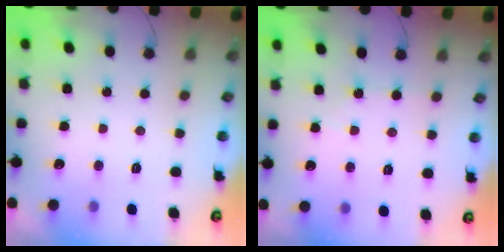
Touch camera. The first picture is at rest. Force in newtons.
{"total": 3.6, "press": 3.5, "slide": 0.6}